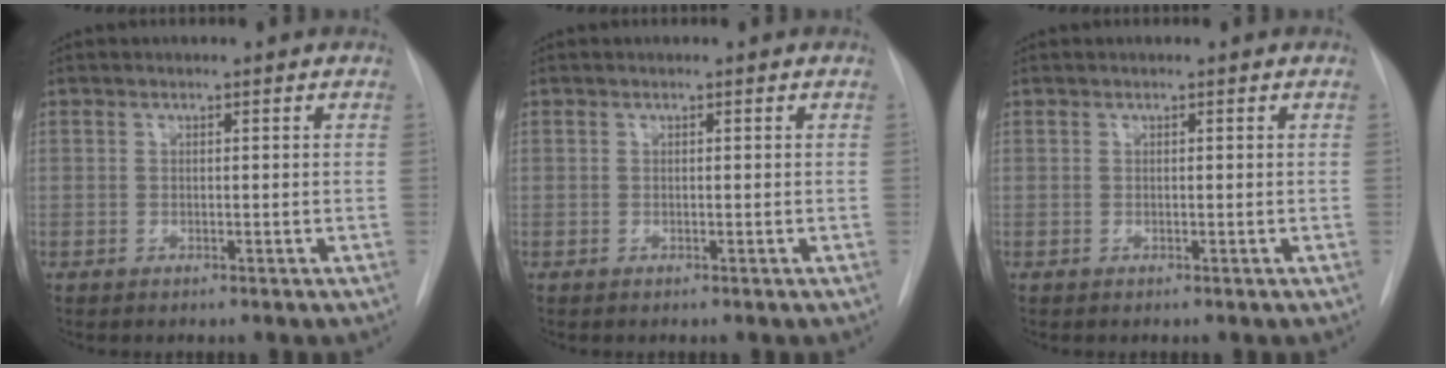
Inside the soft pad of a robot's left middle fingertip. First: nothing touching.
{"total": 0.0}
{"total": 0.0}